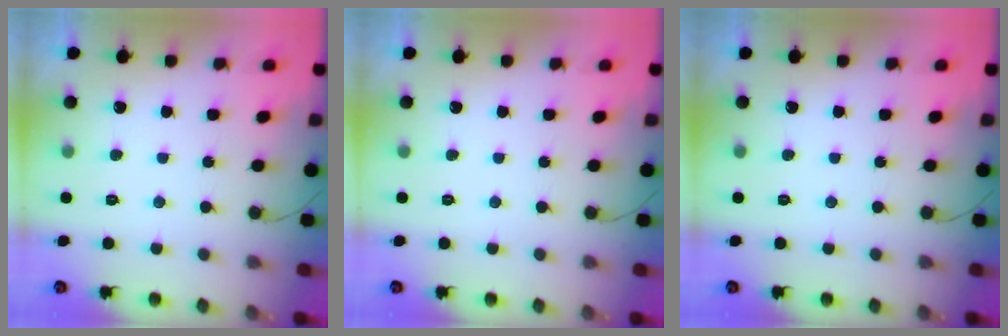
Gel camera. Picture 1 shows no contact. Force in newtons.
{"total": 0.0}
{"total": 0.0}